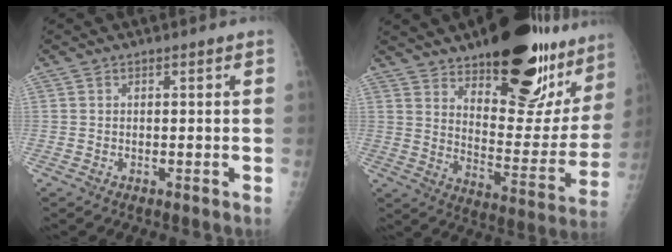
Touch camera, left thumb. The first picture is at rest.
{"total": 27.5, "force": [19.3, 9.5, 17.2], "torque": [-0.205, -0.101, 0.271]}